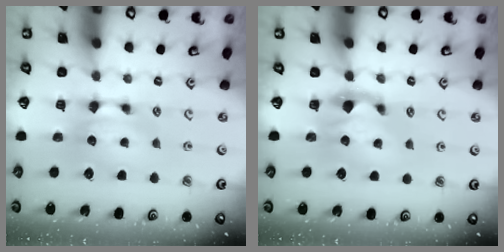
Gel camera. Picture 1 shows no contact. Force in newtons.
{"total": 1.2, "press": 0.1, "slide": 1.2}